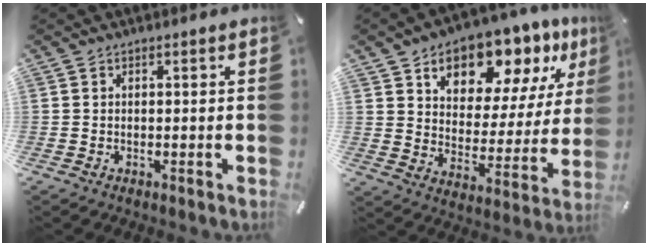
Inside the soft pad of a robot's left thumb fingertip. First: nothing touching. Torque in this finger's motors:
{"motor_torque": [2.78, 2.23, 1.02, 0.09, 0.18]}